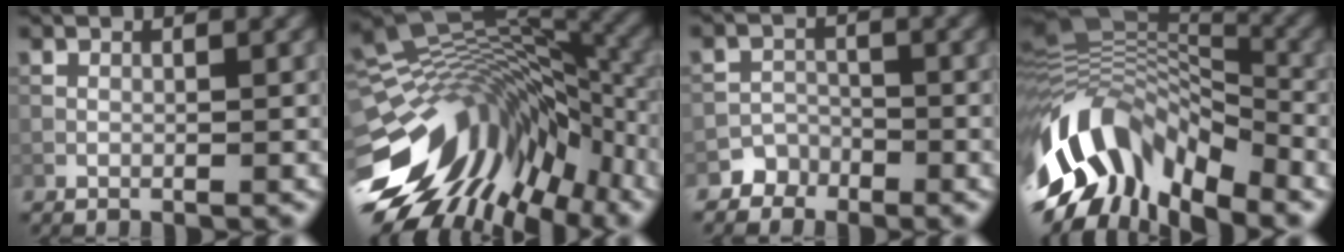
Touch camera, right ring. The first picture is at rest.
{"total": 15.8, "force": [-6.5, 8.5, 11.6], "torque": [-0.220, 0.000, -0.114]}
{"total": 2.5, "force": [-2.0, 1.6, -0.3], "torque": [0.026, 0.008, -0.030]}
{"total": 13.7, "force": [-6.2, 7.6, 9.6], "torque": [-0.200, 0.019, -0.116]}